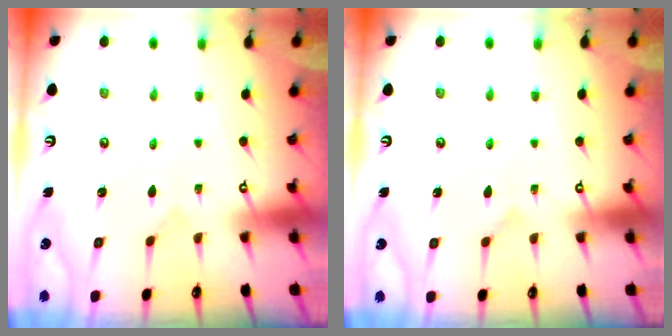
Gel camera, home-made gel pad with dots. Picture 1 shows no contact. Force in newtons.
{"total": 1.6, "press": 1.6, "slide": 0.0}